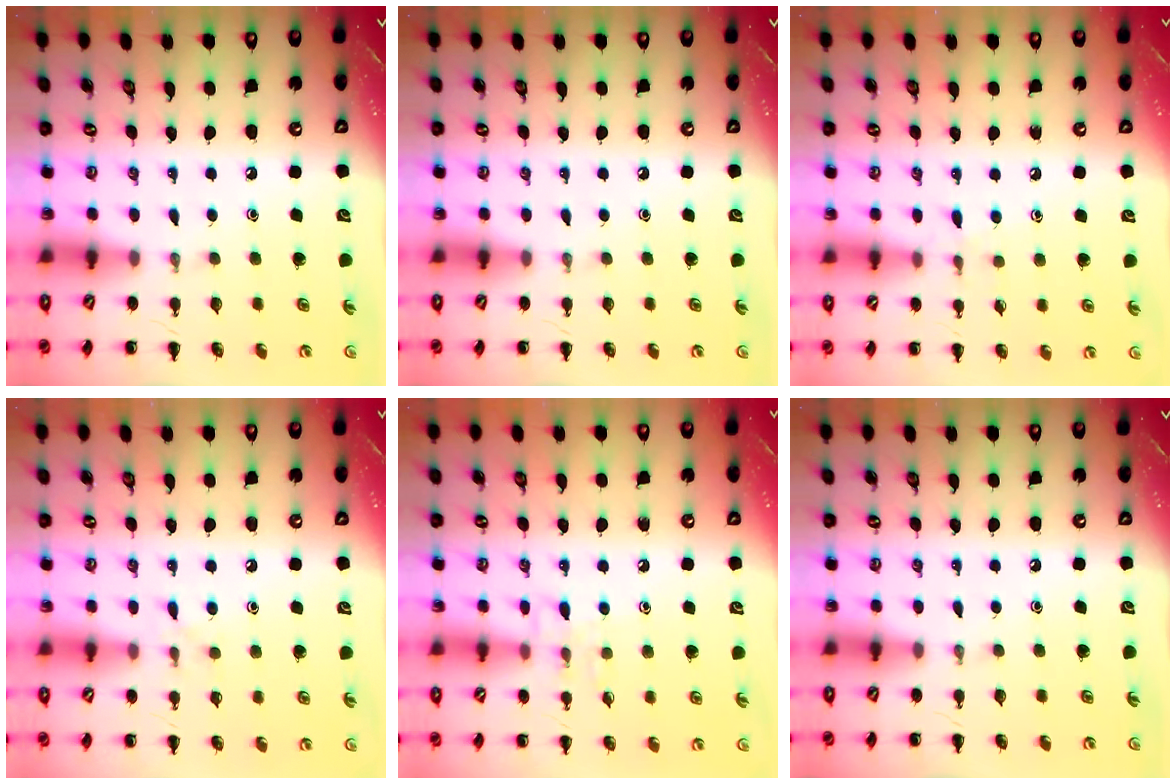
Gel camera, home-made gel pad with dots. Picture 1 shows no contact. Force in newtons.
{"total": 0.0}
{"total": 6.0, "press": 5.7, "slide": 2.0}
{"total": 5.4, "press": 5.1, "slide": 1.9}
{"total": 7.5, "press": 7.1, "slide": 2.2}
{"total": 0.0}